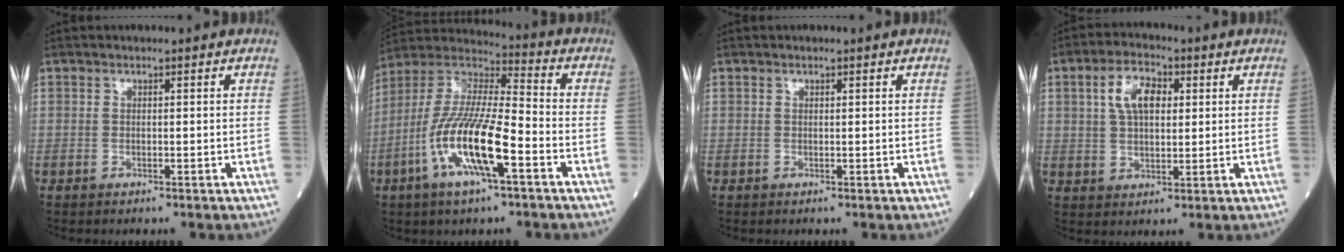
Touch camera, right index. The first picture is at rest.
{"total": 15.6, "force": [-5.7, 2.8, 14.3], "torque": [-0.292, -0.008, -0.110]}
{"total": 0.0}
{"total": 7.4, "force": [2.3, 3.7, 5.9], "torque": [-0.117, 0.017, 0.043]}